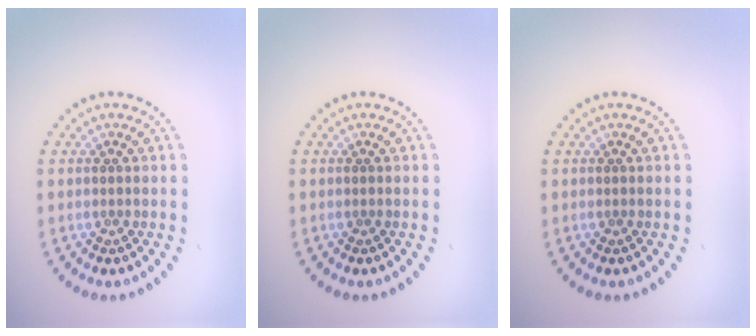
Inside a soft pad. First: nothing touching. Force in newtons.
{"total": 0.0}
{"total": 0.0}